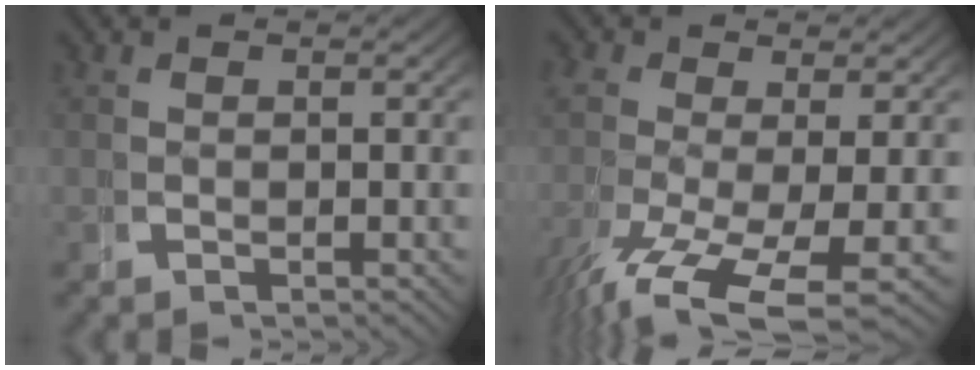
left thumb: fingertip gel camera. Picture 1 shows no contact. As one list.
[{"total": 9.0, "force": [-4.6, 4.3, 6.5], "torque": [-0.154, -0.056, -0.046]}]